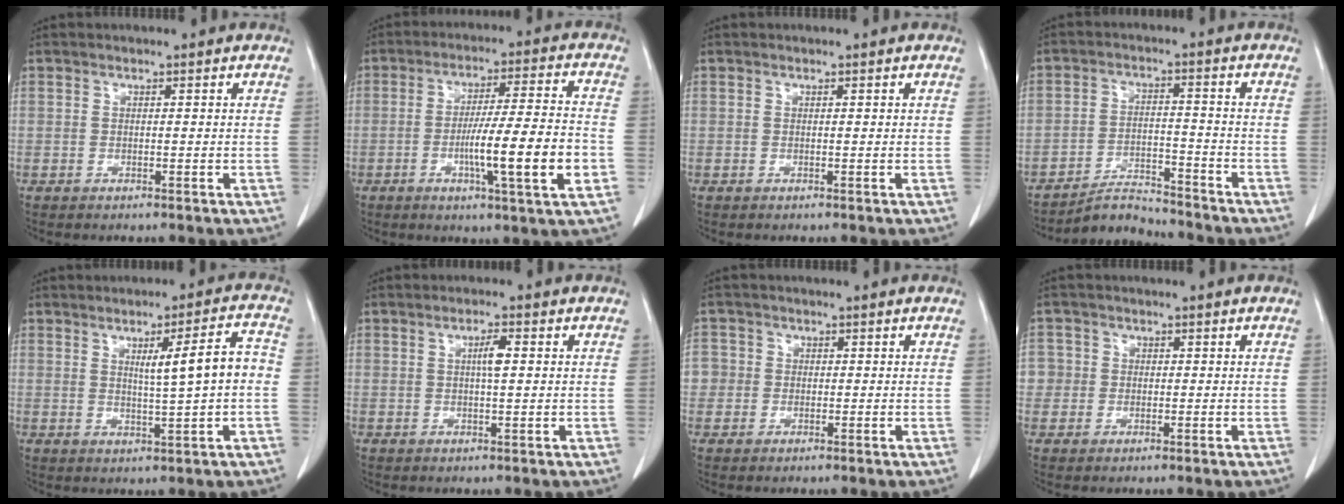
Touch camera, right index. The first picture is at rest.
{"total": 13.1, "force": [-3.4, -0.1, 12.7], "torque": [-0.208, -0.005, -0.059]}
{"total": 0.0}
{"total": 5.6, "force": [-5.5, 0.8, -0.2], "torque": [0.000, 0.004, -0.091]}
{"total": 7.2, "force": [0.4, 0.1, 7.2], "torque": [-0.106, 0.009, 0.009]}
{"total": 2.6, "force": [0.5, 0.3, 2.5], "torque": [-0.045, 0.002, 0.008]}
{"total": 3.2, "force": [0.0, 3.2, 0.3], "torque": [0.006, 0.008, -0.004]}
{"total": 3.1, "force": [0.1, 3.1, 0.1], "torque": [0.014, 0.008, 0.000]}